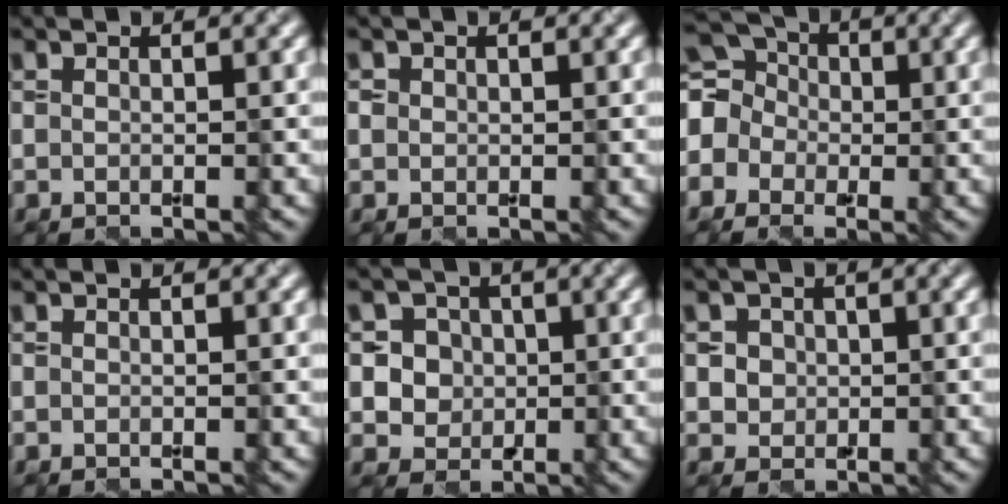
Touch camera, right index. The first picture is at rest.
{"total": 0.6, "force": [0.1, 0.6, 0.0], "torque": [0.006, -0.003, 0.003]}
{"total": 7.2, "force": [-0.2, 6.6, 3.0], "torque": [-0.086, 0.032, -0.052]}
{"total": 0.0}
{"total": 5.0, "force": [0.9, 4.6, 1.6], "torque": [-0.014, 0.016, 0.011]}
{"total": 3.0, "force": [0.9, 2.6, 1.2], "torque": [-0.015, 0.006, 0.016]}